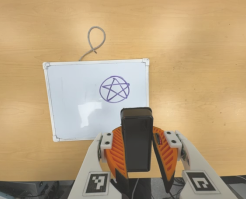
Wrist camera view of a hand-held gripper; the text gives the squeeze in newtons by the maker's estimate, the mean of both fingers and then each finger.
{"total": 8.8, "left": 7.9, "right": 9.6}